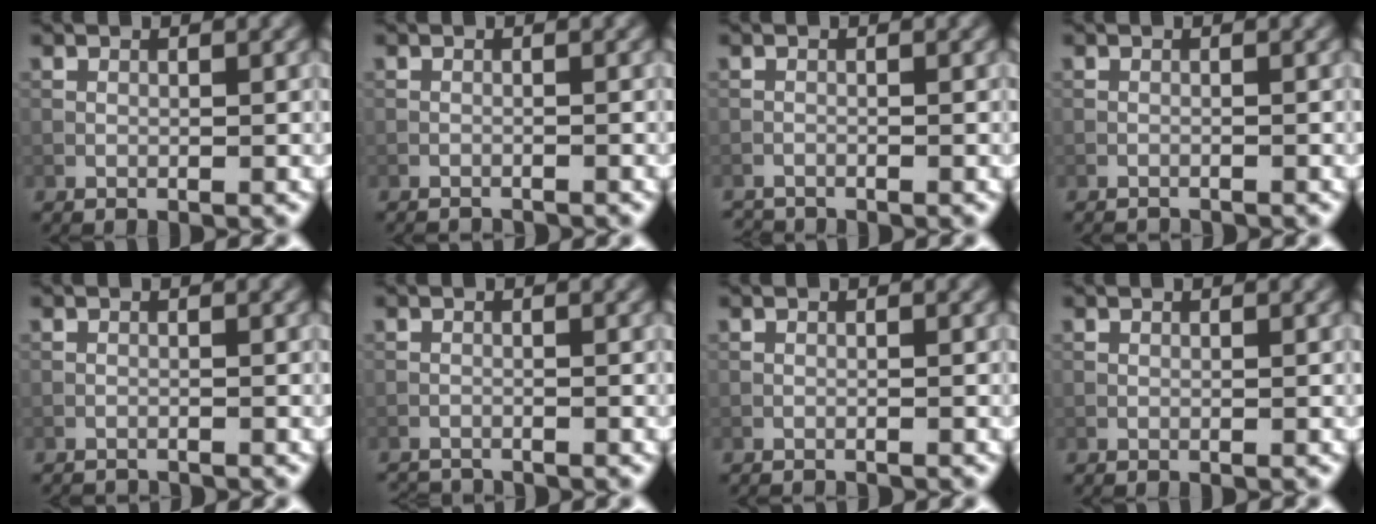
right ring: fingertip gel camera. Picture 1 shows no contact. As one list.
[{"total": 2.5, "force": [-2.4, 0.3, 0.5], "torque": [-0.011, 0.000, -0.035]}, {"total": 1.4, "force": [-1.4, 0.1, 0.0], "torque": [0.000, -0.006, -0.028]}, {"total": 1.8, "force": [-1.8, 0.2, 0.3], "torque": [-0.006, -0.005, -0.028]}, {"total": 2.1, "force": [-2.1, 0.2, 0.3], "torque": [-0.010, -0.004, -0.033]}, {"total": 2.6, "force": [-2.6, 0.3, 0.3], "torque": [-0.014, -0.010, -0.045]}, {"total": 1.7, "force": [-1.6, 0.2, 0.3], "torque": [-0.005, -0.002, -0.023]}, {"total": 0.0}]